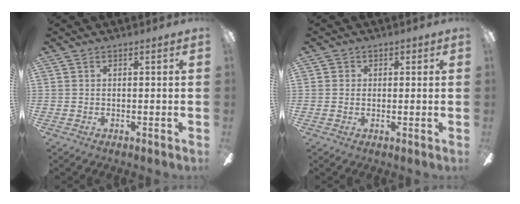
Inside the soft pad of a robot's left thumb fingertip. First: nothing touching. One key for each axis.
{"total": 1.7, "fx": 0.1, "fy": 1.7, "fz": 0.2, "tx": 0.003, "ty": 0.004, "tz": -0.002}